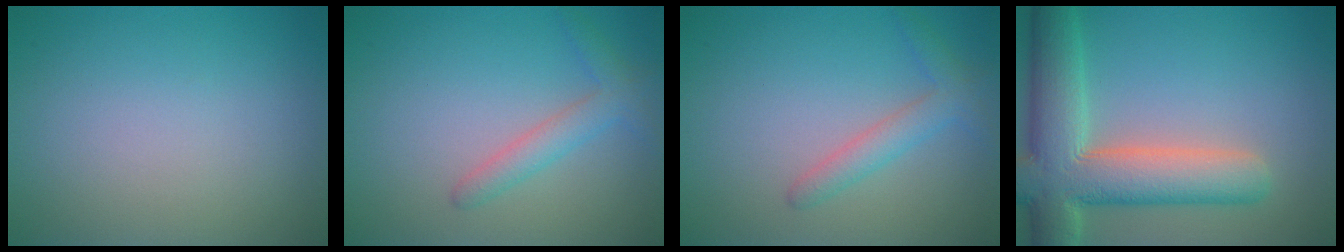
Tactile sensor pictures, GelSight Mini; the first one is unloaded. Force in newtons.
{"total": 2.3, "press": 2.3, "slide": 0.1}
{"total": 2.3, "press": 2.3, "slide": 0.1}
{"total": 9.5, "press": 9.5, "slide": 1.2}